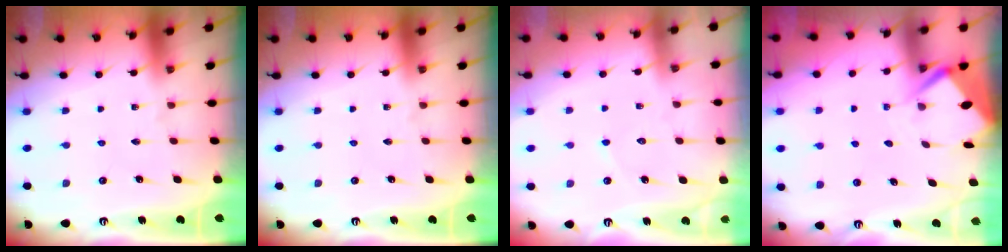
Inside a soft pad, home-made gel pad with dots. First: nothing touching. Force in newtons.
{"total": 0.0}
{"total": 3.1, "press": 3.1, "slide": 0.3}
{"total": 3.6, "press": 3.6, "slide": 0.3}